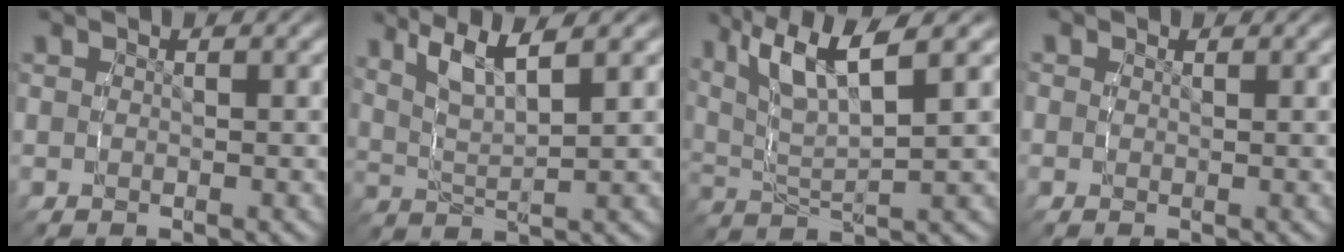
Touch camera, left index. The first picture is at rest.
{"total": 5.2, "force": [2.9, 2.2, 3.7], "torque": [-0.084, -0.004, 0.051]}
{"total": 7.0, "force": [3.4, 3.2, 5.1], "torque": [-0.112, -0.003, 0.062]}
{"total": 0.7, "force": [0.1, 0.6, 0.1], "torque": [-0.001, -0.007, 0.003]}